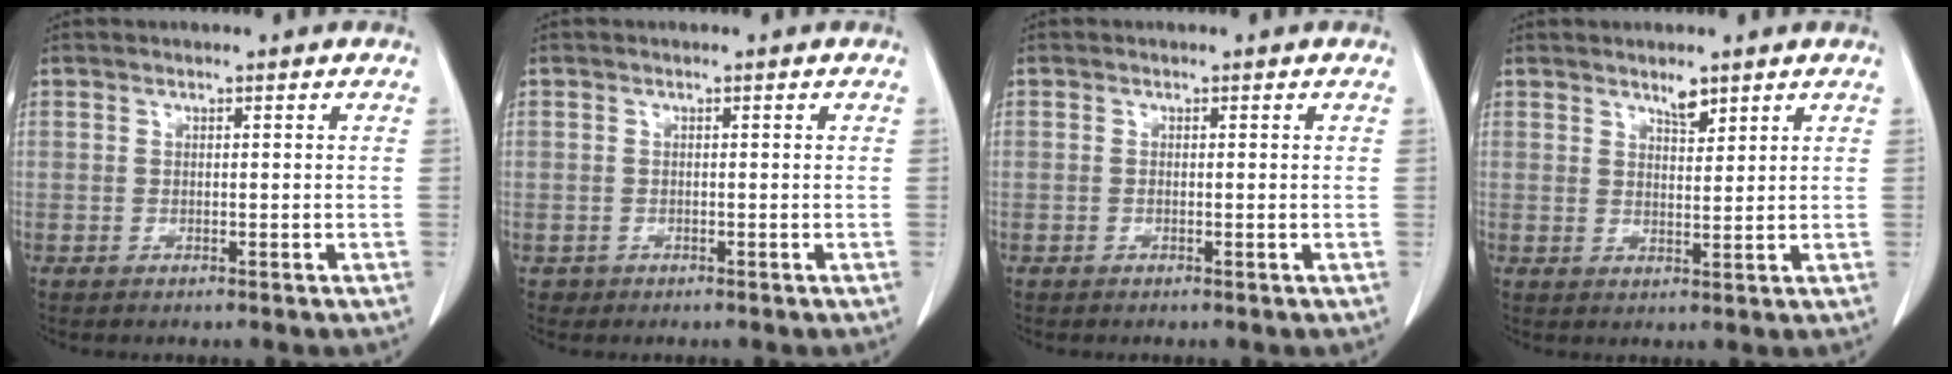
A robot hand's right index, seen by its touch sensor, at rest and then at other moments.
{"total": 1.1, "force": [-0.5, 1.0, -0.2], "torque": [-0.001, 0.005, -0.011]}
{"total": 0.0}
{"total": 2.7, "force": [2.2, 0.8, 1.4], "torque": [-0.028, -0.004, 0.038]}